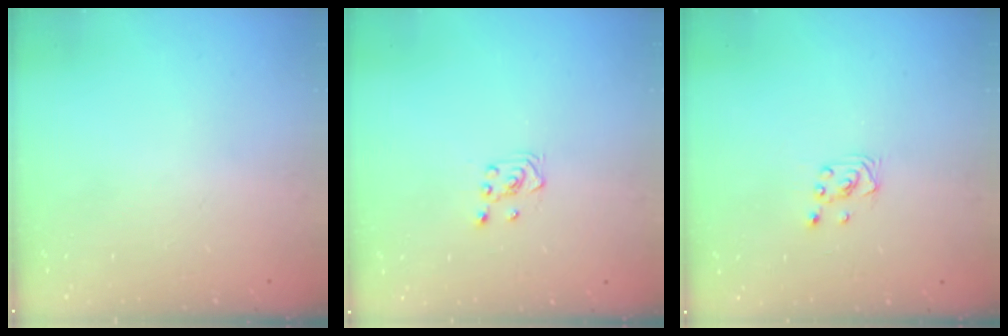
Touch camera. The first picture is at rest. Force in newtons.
{"total": 3.1, "press": 3.0, "slide": 0.8}
{"total": 2.0, "press": 2.0, "slide": 0.1}